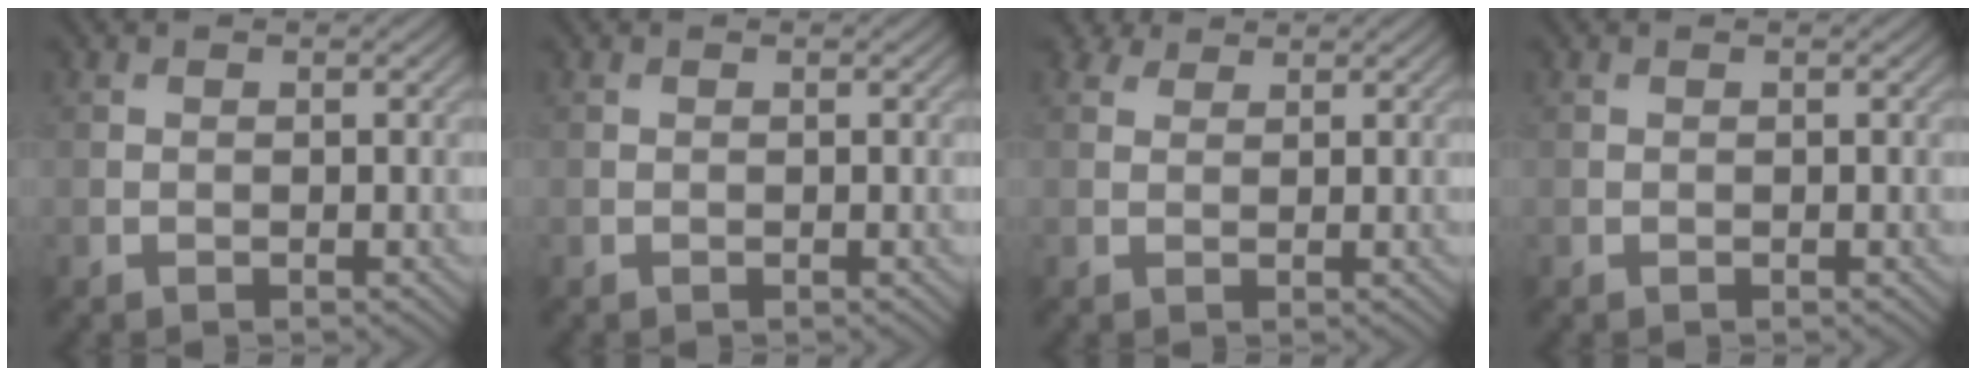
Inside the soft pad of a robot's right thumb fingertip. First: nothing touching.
{"total": 0.0}
{"total": 2.3, "force": [1.8, 1.2, 0.6], "torque": [-0.020, 0.008, 0.031]}
{"total": 0.0}